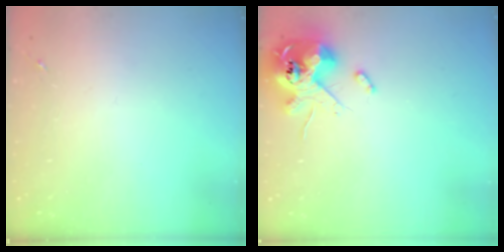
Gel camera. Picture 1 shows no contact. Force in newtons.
{"total": 13.2, "press": 13.0, "slide": 2.2}